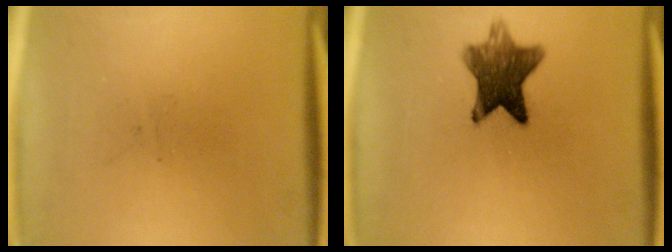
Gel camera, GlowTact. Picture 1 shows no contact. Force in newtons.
{"total": 9.3}